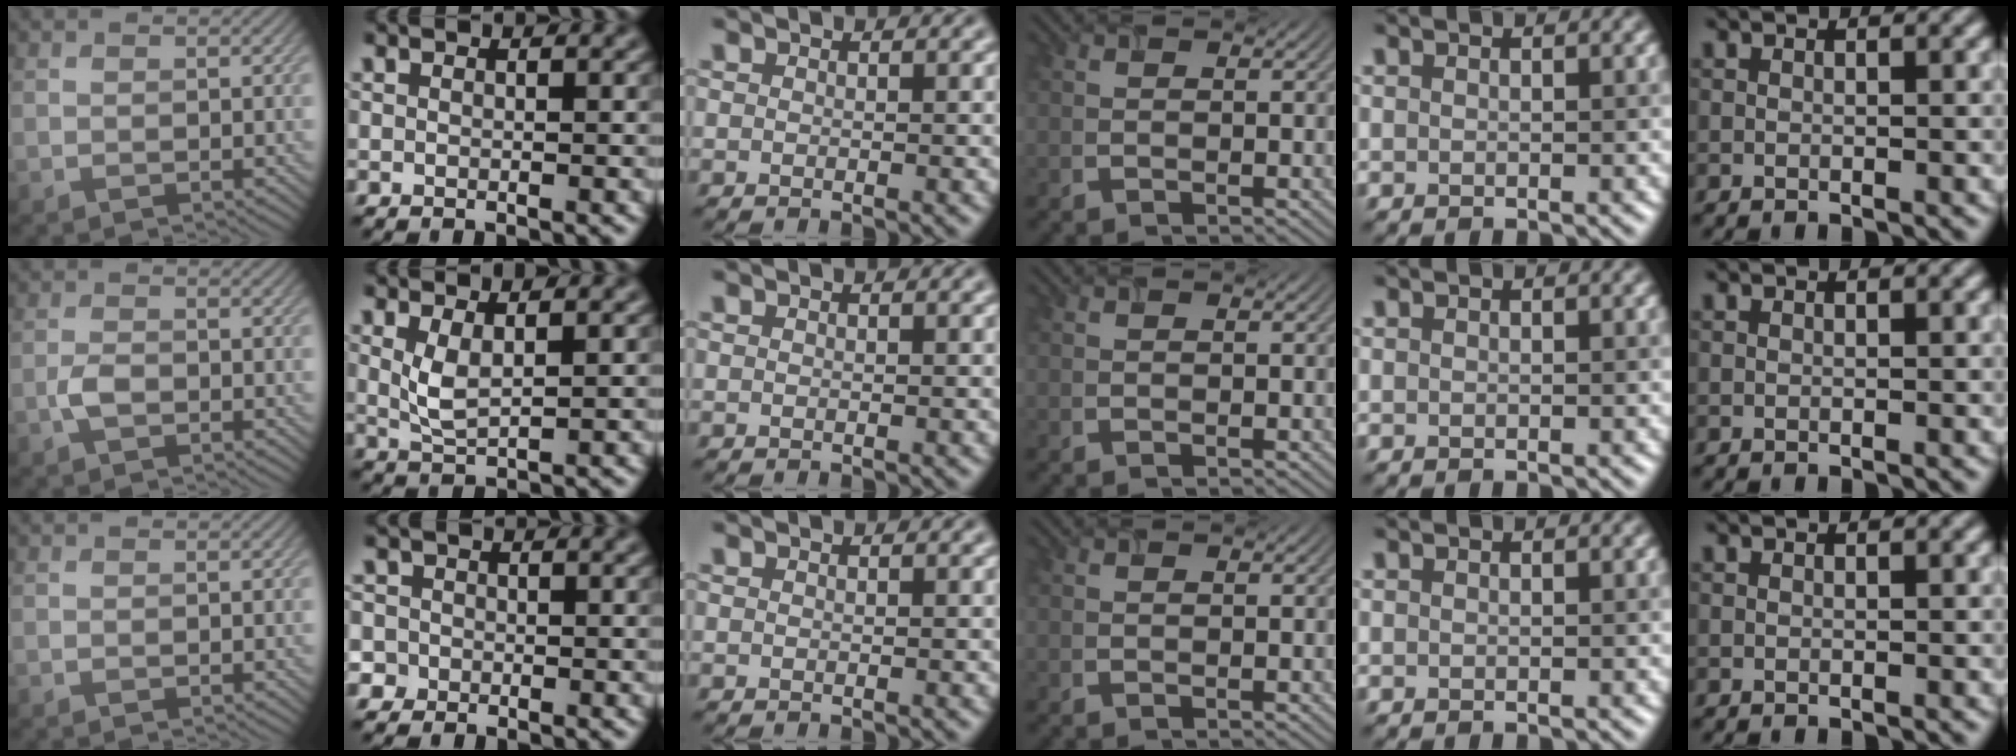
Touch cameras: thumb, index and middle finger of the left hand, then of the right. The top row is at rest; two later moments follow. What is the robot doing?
{"motion": "insert", "object": "airpods case & airpods"}